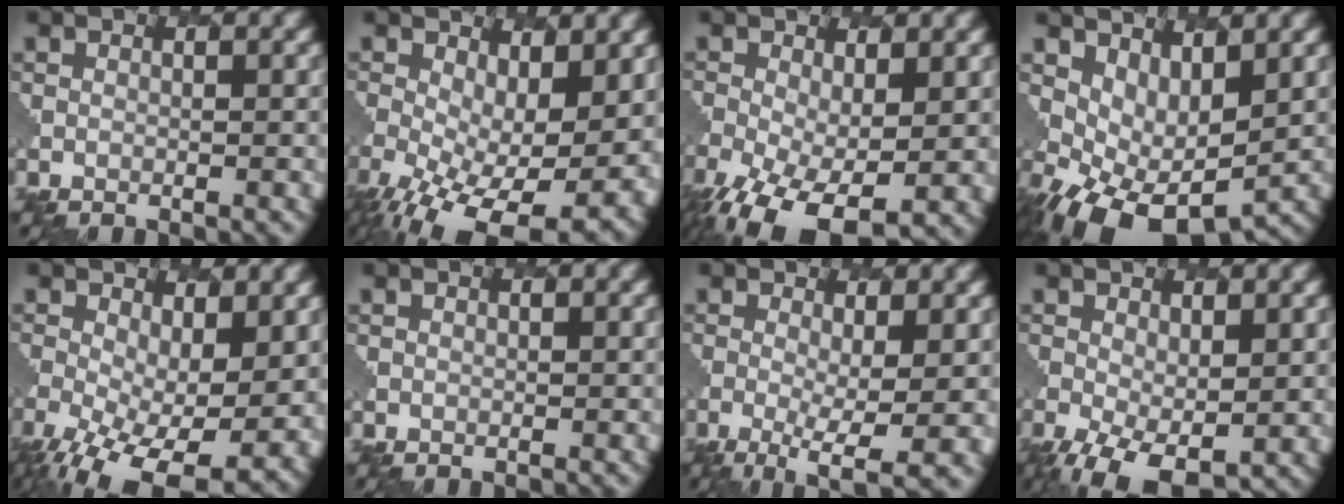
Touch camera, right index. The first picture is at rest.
{"total": 11.9, "force": [-2.6, 5.9, 10.0], "torque": [-0.184, -0.041, -0.027]}
{"total": 8.3, "force": [-3.1, 4.1, 6.5], "torque": [-0.146, -0.037, -0.043]}
{"total": 5.6, "force": [-0.2, 3.3, 4.5], "torque": [-0.086, -0.008, 0.001]}
{"total": 10.5, "force": [-2.9, 5.1, 8.7], "torque": [-0.171, -0.040, -0.039]}
{"total": 0.0}
{"total": 5.9, "force": [-1.2, 1.4, 5.6], "torque": [-0.096, -0.014, -0.016]}
{"total": 5.1, "force": [-1.2, 2.8, 4.1], "torque": [-0.097, -0.021, -0.016]}